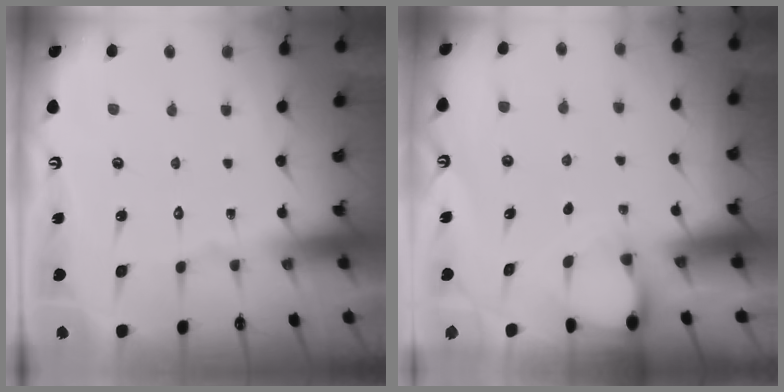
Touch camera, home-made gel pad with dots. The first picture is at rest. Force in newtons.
{"total": 2.9, "press": 2.9, "slide": 0.3}